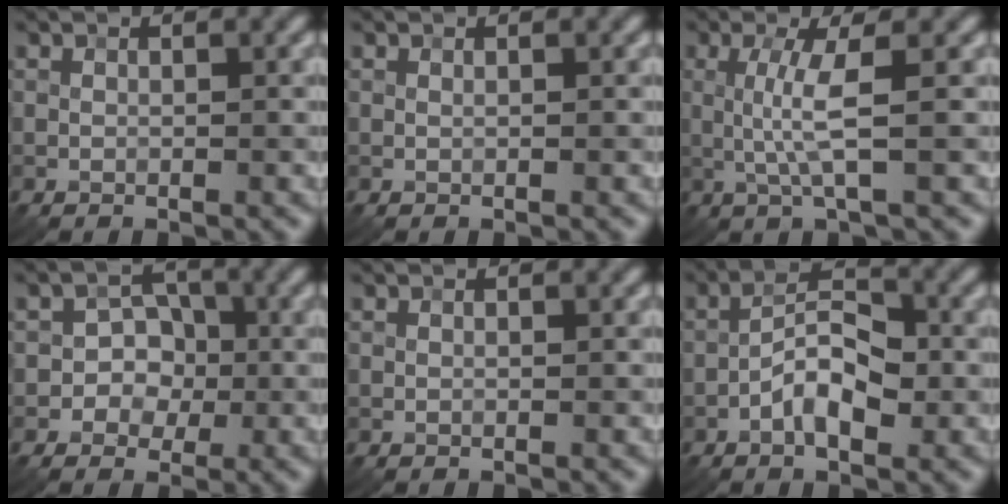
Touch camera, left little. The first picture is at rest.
{"total": 0.0}
{"total": 3.4, "force": [0.1, 0.3, 3.4], "torque": [-0.073, 0.001, 0.004]}
{"total": 3.5, "force": [-0.8, 3.1, 1.3], "torque": [0.011, 0.005, -0.036]}
{"total": 0.0}
{"total": 4.8, "force": [-1.7, 2.1, 3.9], "torque": [-0.065, 0.014, -0.037]}